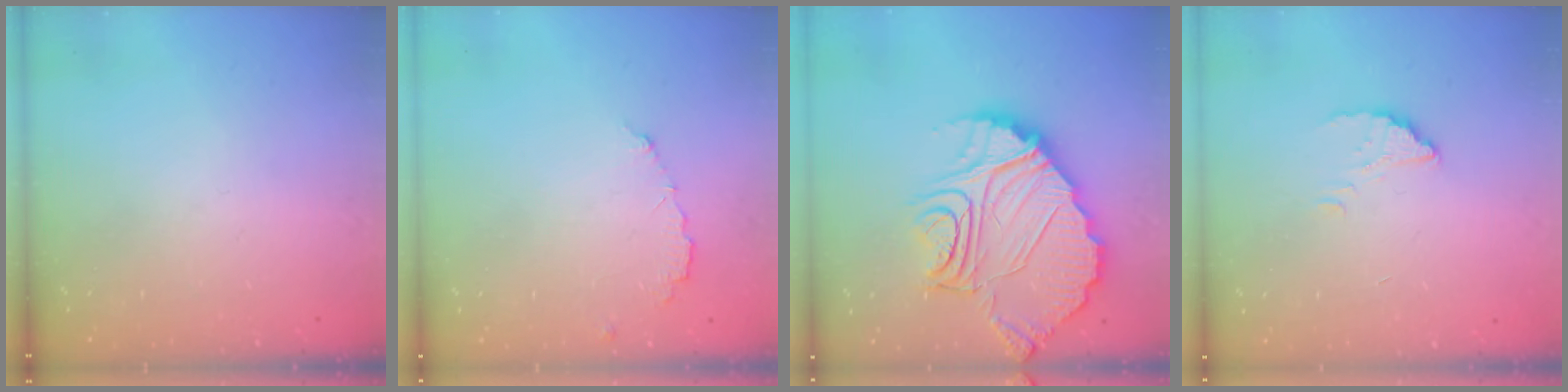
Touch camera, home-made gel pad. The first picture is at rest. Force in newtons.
{"total": 4.2, "press": 4.2, "slide": 0.1}
{"total": 20.6, "press": 20.5, "slide": 2.1}
{"total": 2.5, "press": 2.5, "slide": 0.1}